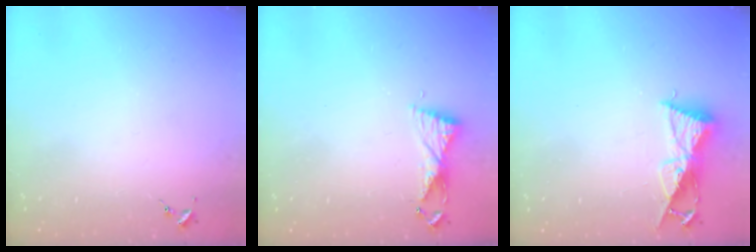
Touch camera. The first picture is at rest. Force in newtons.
{"total": 6.3, "press": 6.3, "slide": 0.6}
{"total": 9.0, "press": 9.0, "slide": 0.5}